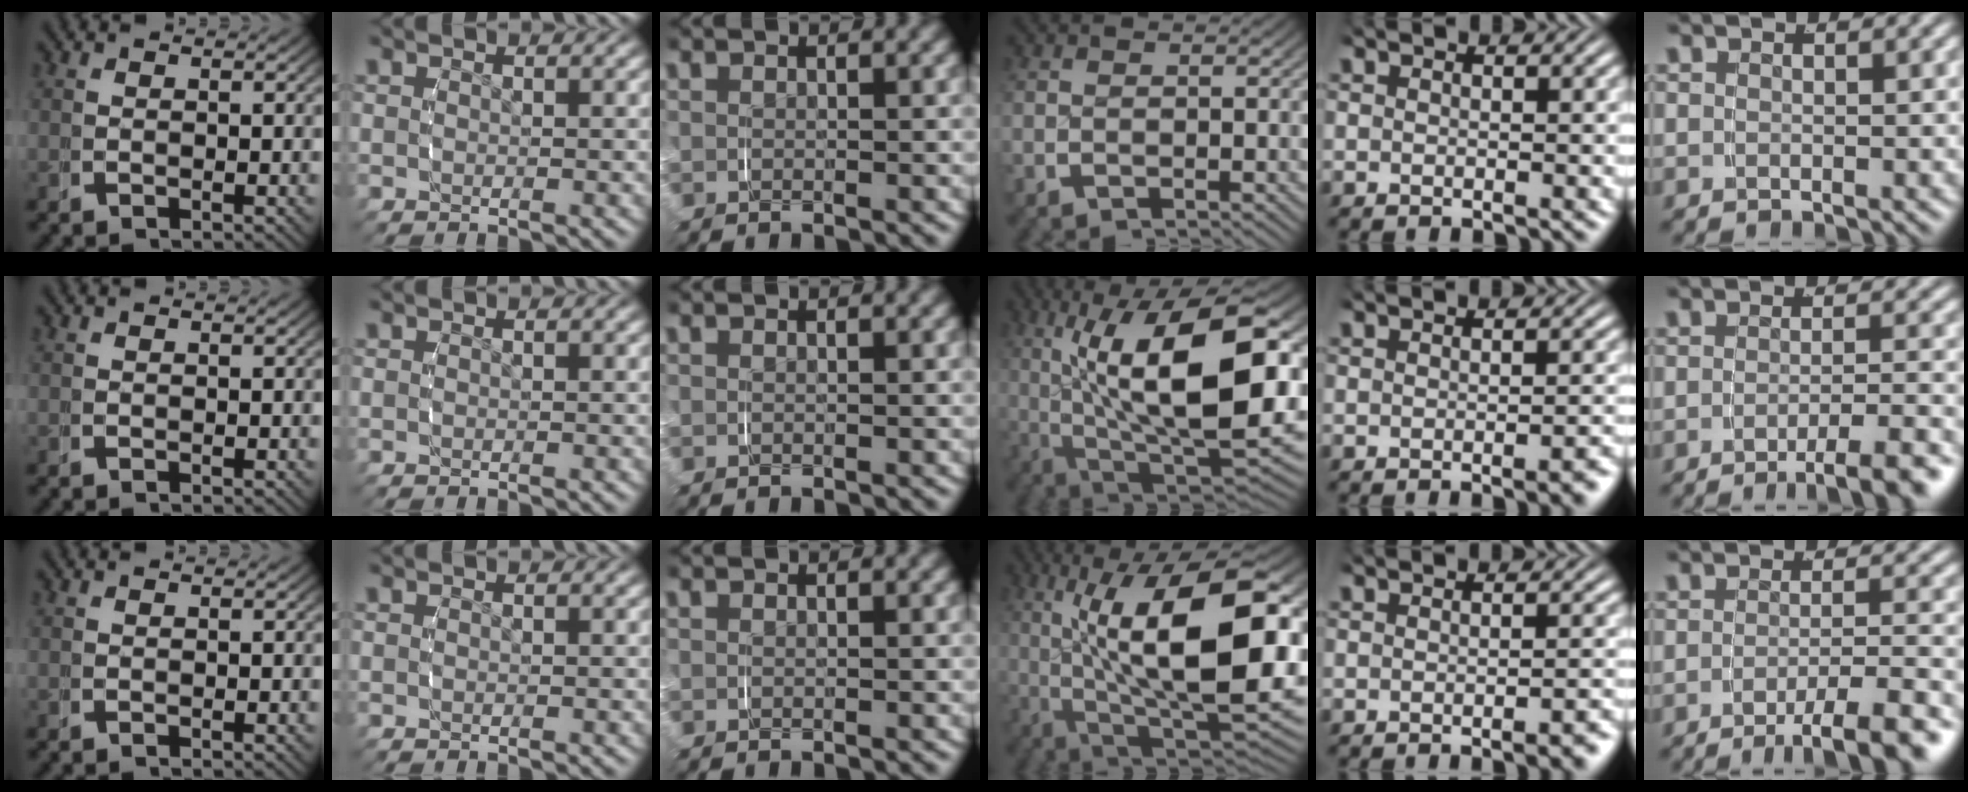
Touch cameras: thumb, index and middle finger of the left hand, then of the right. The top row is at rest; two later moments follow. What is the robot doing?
{"motion": "grasp_and_lifting", "object": "plastic wrap"}